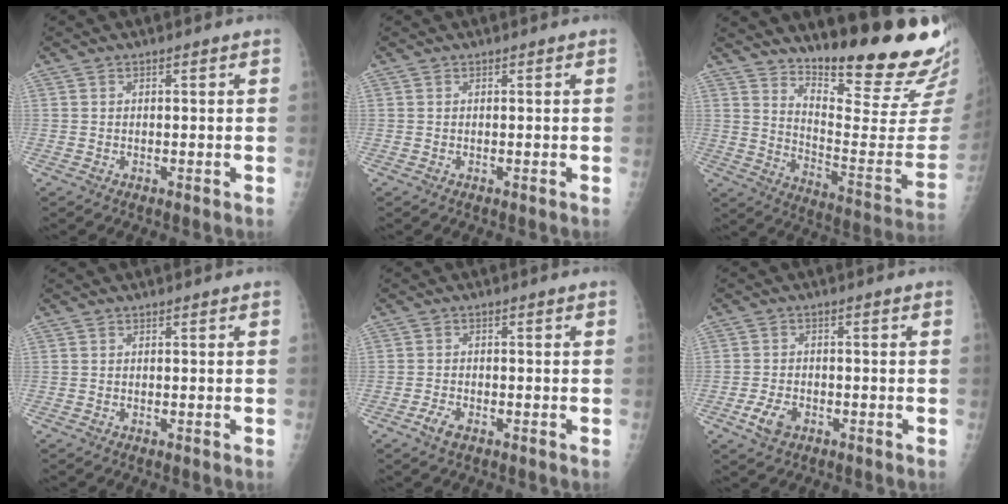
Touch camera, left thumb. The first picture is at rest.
{"total": 0.0}
{"total": 23.2, "force": [18.7, 4.0, 13.1], "torque": [-0.167, -0.159, 0.268]}
{"total": 0.0}
{"total": 2.7, "force": [-1.7, 1.2, 1.7], "torque": [-0.039, 0.008, -0.032]}
{"total": 4.3, "force": [-2.1, 2.7, 2.7], "torque": [-0.052, 0.008, -0.037]}